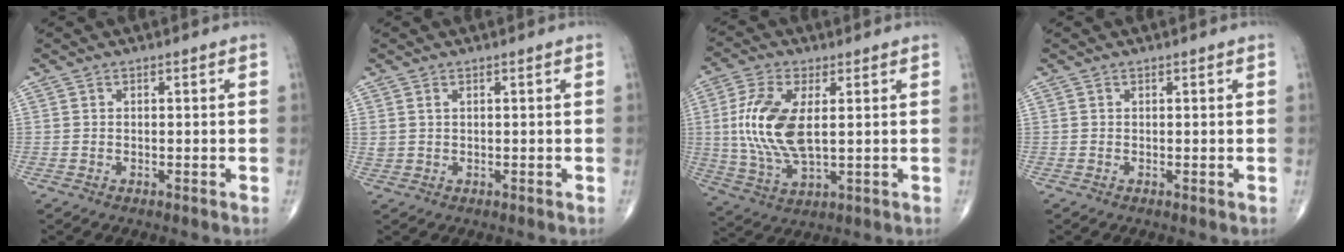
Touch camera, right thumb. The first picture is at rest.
{"total": 1.4, "force": [0.6, 0.8, 0.9], "torque": [-0.024, 0.007, 0.021]}
{"total": 13.4, "force": [1.6, 6.2, 11.8], "torque": [-0.257, -0.008, 0.038]}
{"total": 0.0}